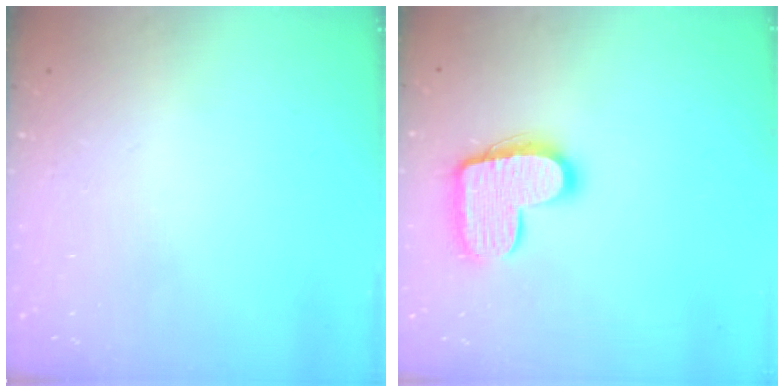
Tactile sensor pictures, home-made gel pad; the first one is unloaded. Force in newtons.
{"total": 14.6, "press": 14.6, "slide": 0.8}